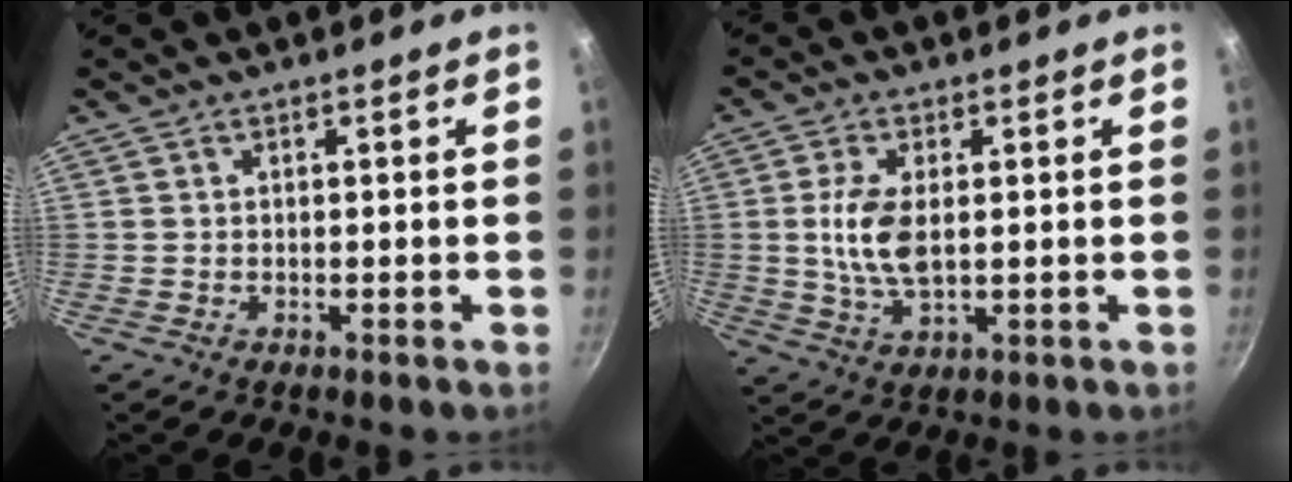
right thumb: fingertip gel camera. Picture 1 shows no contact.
{"total": 7.9, "force": [0.7, 3.8, 6.9], "torque": [-0.139, -0.003, 0.015]}